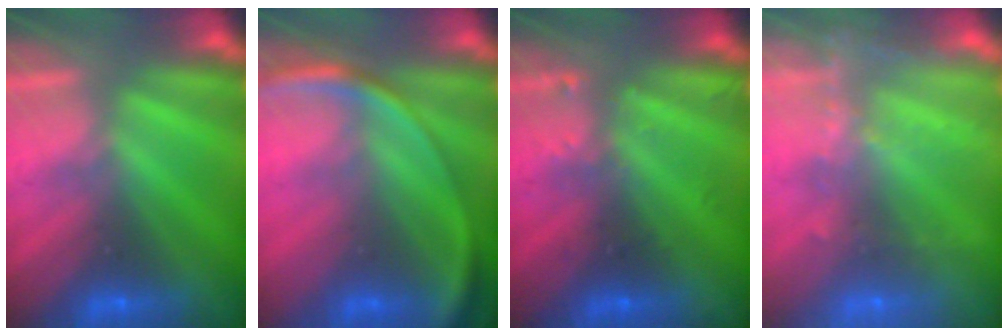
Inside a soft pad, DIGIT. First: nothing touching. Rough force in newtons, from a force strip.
{"total": 2.7}
{"total": 2.4}
{"total": 6.6}